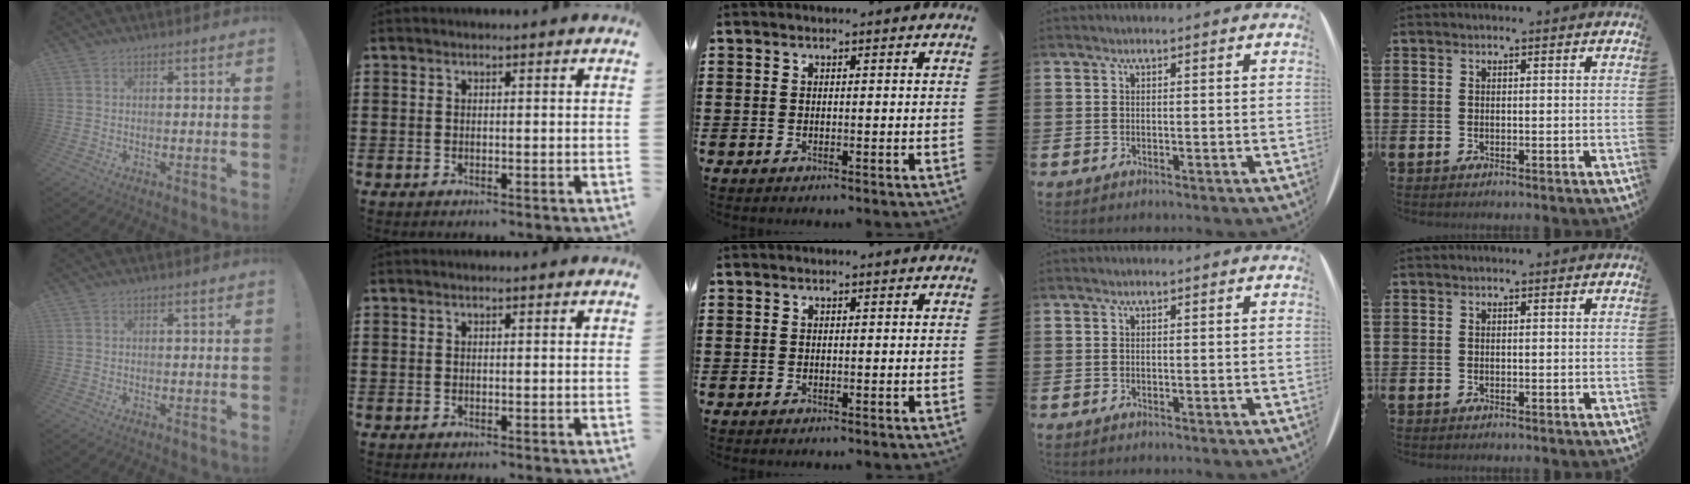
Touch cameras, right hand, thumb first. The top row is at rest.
{}